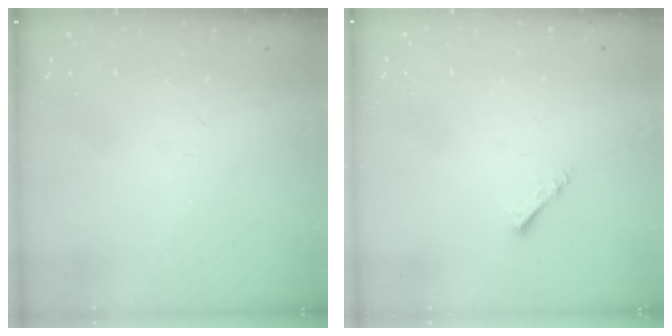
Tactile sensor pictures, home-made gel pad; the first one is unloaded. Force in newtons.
{"total": 1.6, "press": 1.6, "slide": 0.3}